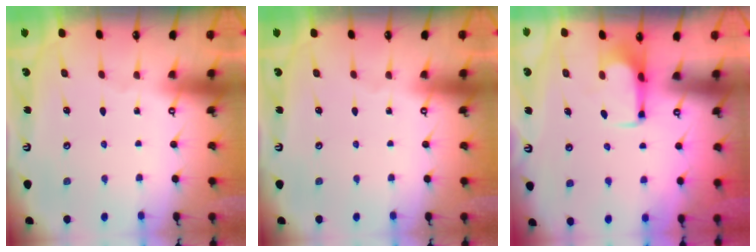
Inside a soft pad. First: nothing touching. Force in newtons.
{"total": 0.0}
{"total": 2.0, "press": 1.9, "slide": 0.4}